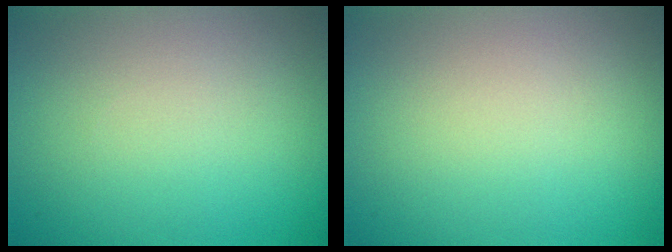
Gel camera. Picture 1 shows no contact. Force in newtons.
{"total": 0.0}